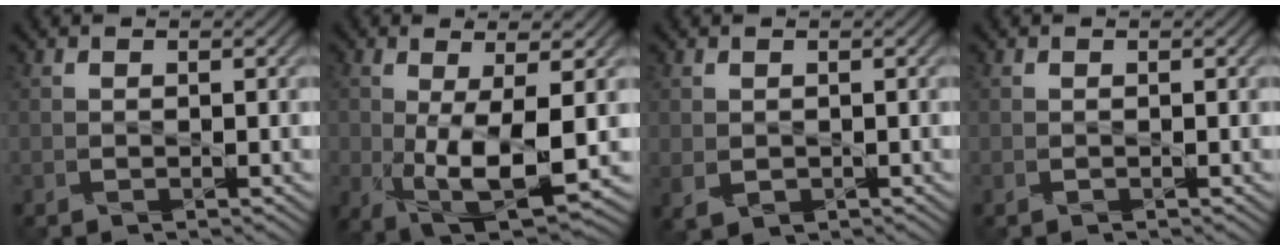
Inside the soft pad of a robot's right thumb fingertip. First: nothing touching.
{"total": 9.6, "force": [-0.9, 3.8, 8.8], "torque": [-0.184, -0.017, -0.008]}
{"total": 1.5, "force": [0.1, 1.2, 0.9], "torque": [-0.025, -0.007, 0.009]}
{"total": 0.0}